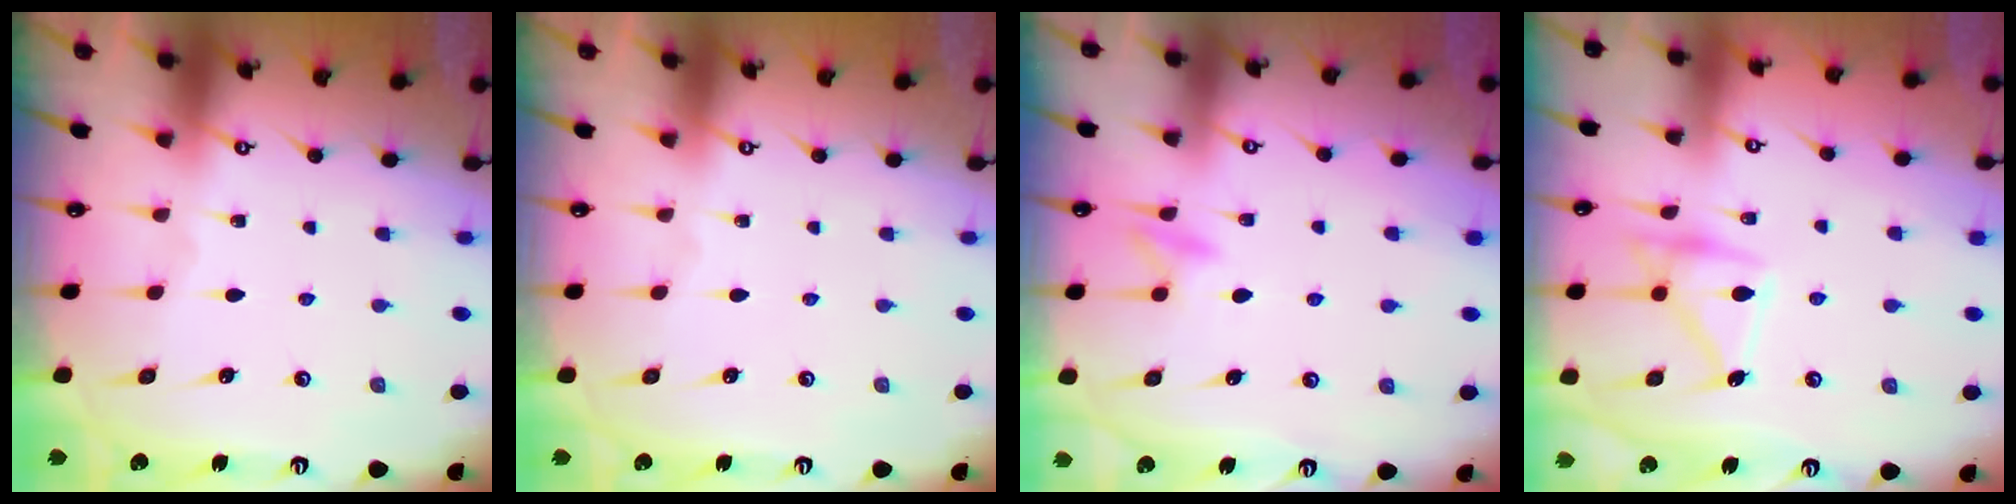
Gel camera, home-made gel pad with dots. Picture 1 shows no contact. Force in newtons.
{"total": 0.0}
{"total": 9.0, "press": 8.9, "slide": 1.0}
{"total": 16.5, "press": 16.4, "slide": 1.1}